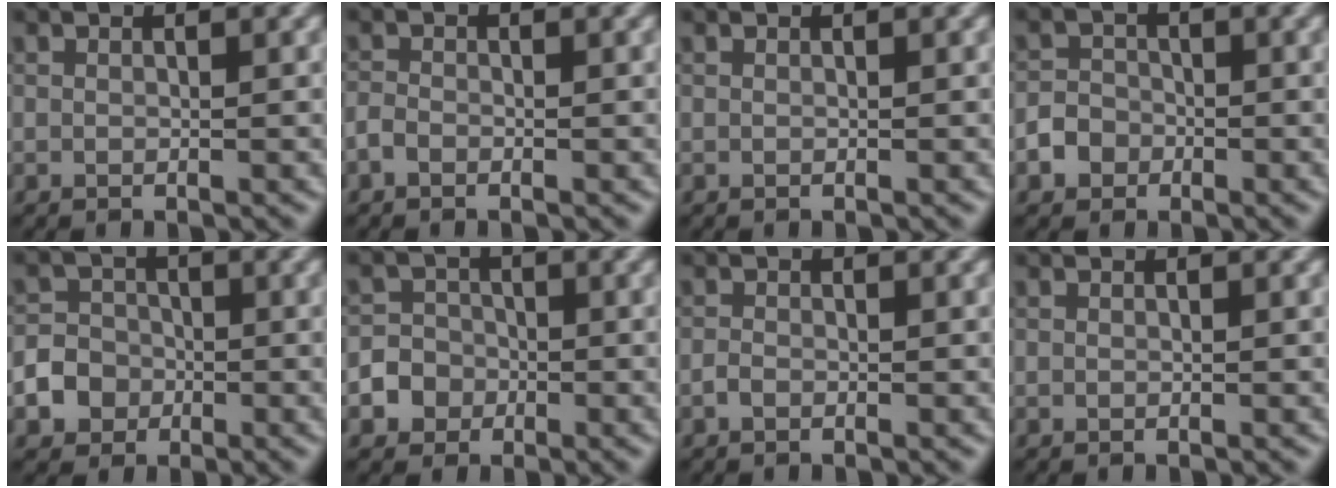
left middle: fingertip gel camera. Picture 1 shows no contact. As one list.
[{"total": 1.0, "force": [-0.7, 0.6, 0.5], "torque": [-0.008, 0.001, -0.017]}, {"total": 0.0}, {"total": 2.3, "force": [-1.1, 2.0, 0.6], "torque": [-0.001, 0.001, -0.023]}, {"total": 3.7, "force": [-1.4, 3.3, 0.9], "torque": [0.008, -0.001, -0.039]}, {"total": 3.6, "force": [-1.5, 3.2, 0.5], "torque": [0.019, 0.000, -0.037]}, {"total": 0.7, "force": [-0.4, 0.4, 0.4], "torque": [-0.006, -0.001, -0.011]}, {"total": 0.0}]